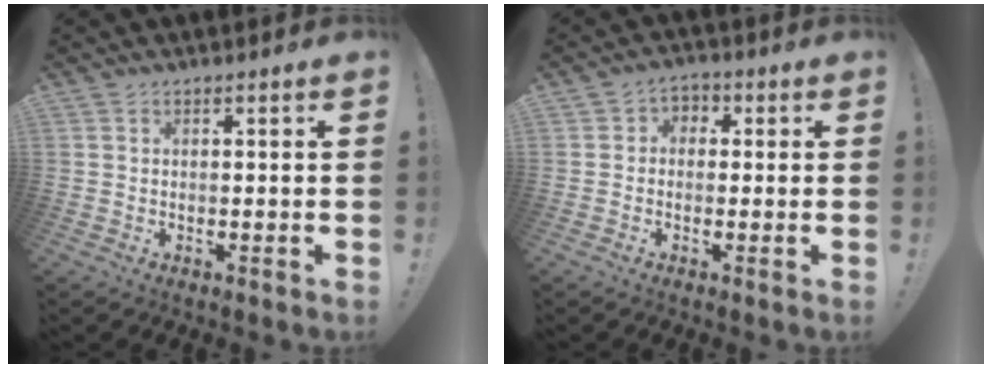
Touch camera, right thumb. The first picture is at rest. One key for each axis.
{"total": 3.5, "fx": -1.3, "fy": 2.8, "fz": 1.4, "tx": -0.016, "ty": 0.011, "tz": -0.026}